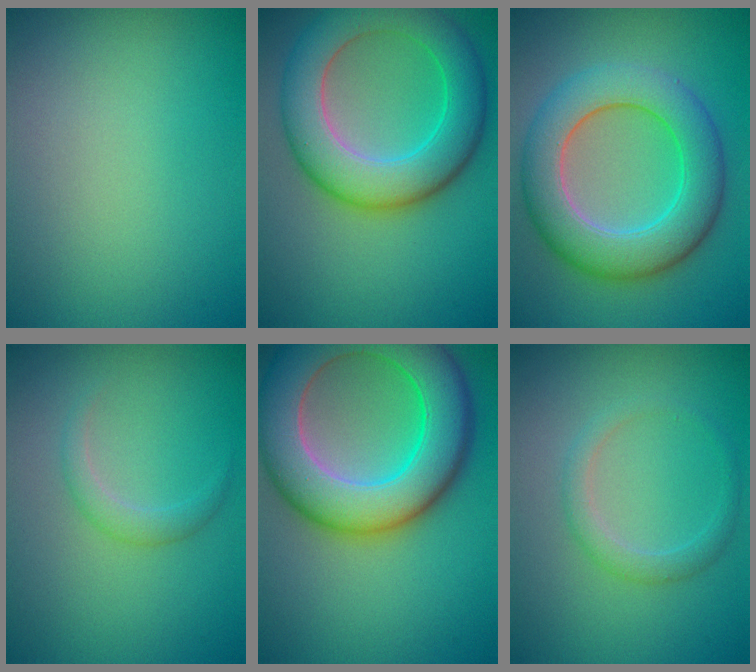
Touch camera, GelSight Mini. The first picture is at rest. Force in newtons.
{"total": 8.3, "press": 8.3, "slide": 0.1}
{"total": 7.8, "press": 7.8, "slide": 0.2}
{"total": 1.4, "press": 1.4, "slide": 0.1}
{"total": 11.6, "press": 11.6, "slide": 0.5}
{"total": 1.8, "press": 1.8, "slide": 0.2}